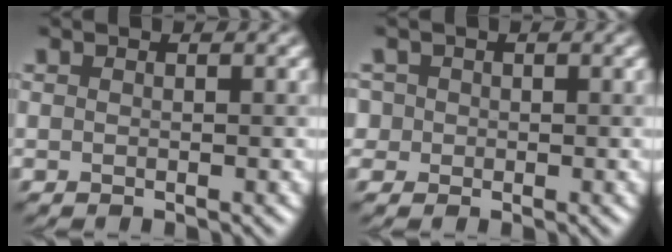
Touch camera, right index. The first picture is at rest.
{"total": 2.7, "force": [0.8, 2.5, 0.9], "torque": [-0.009, 0.016, 0.004]}